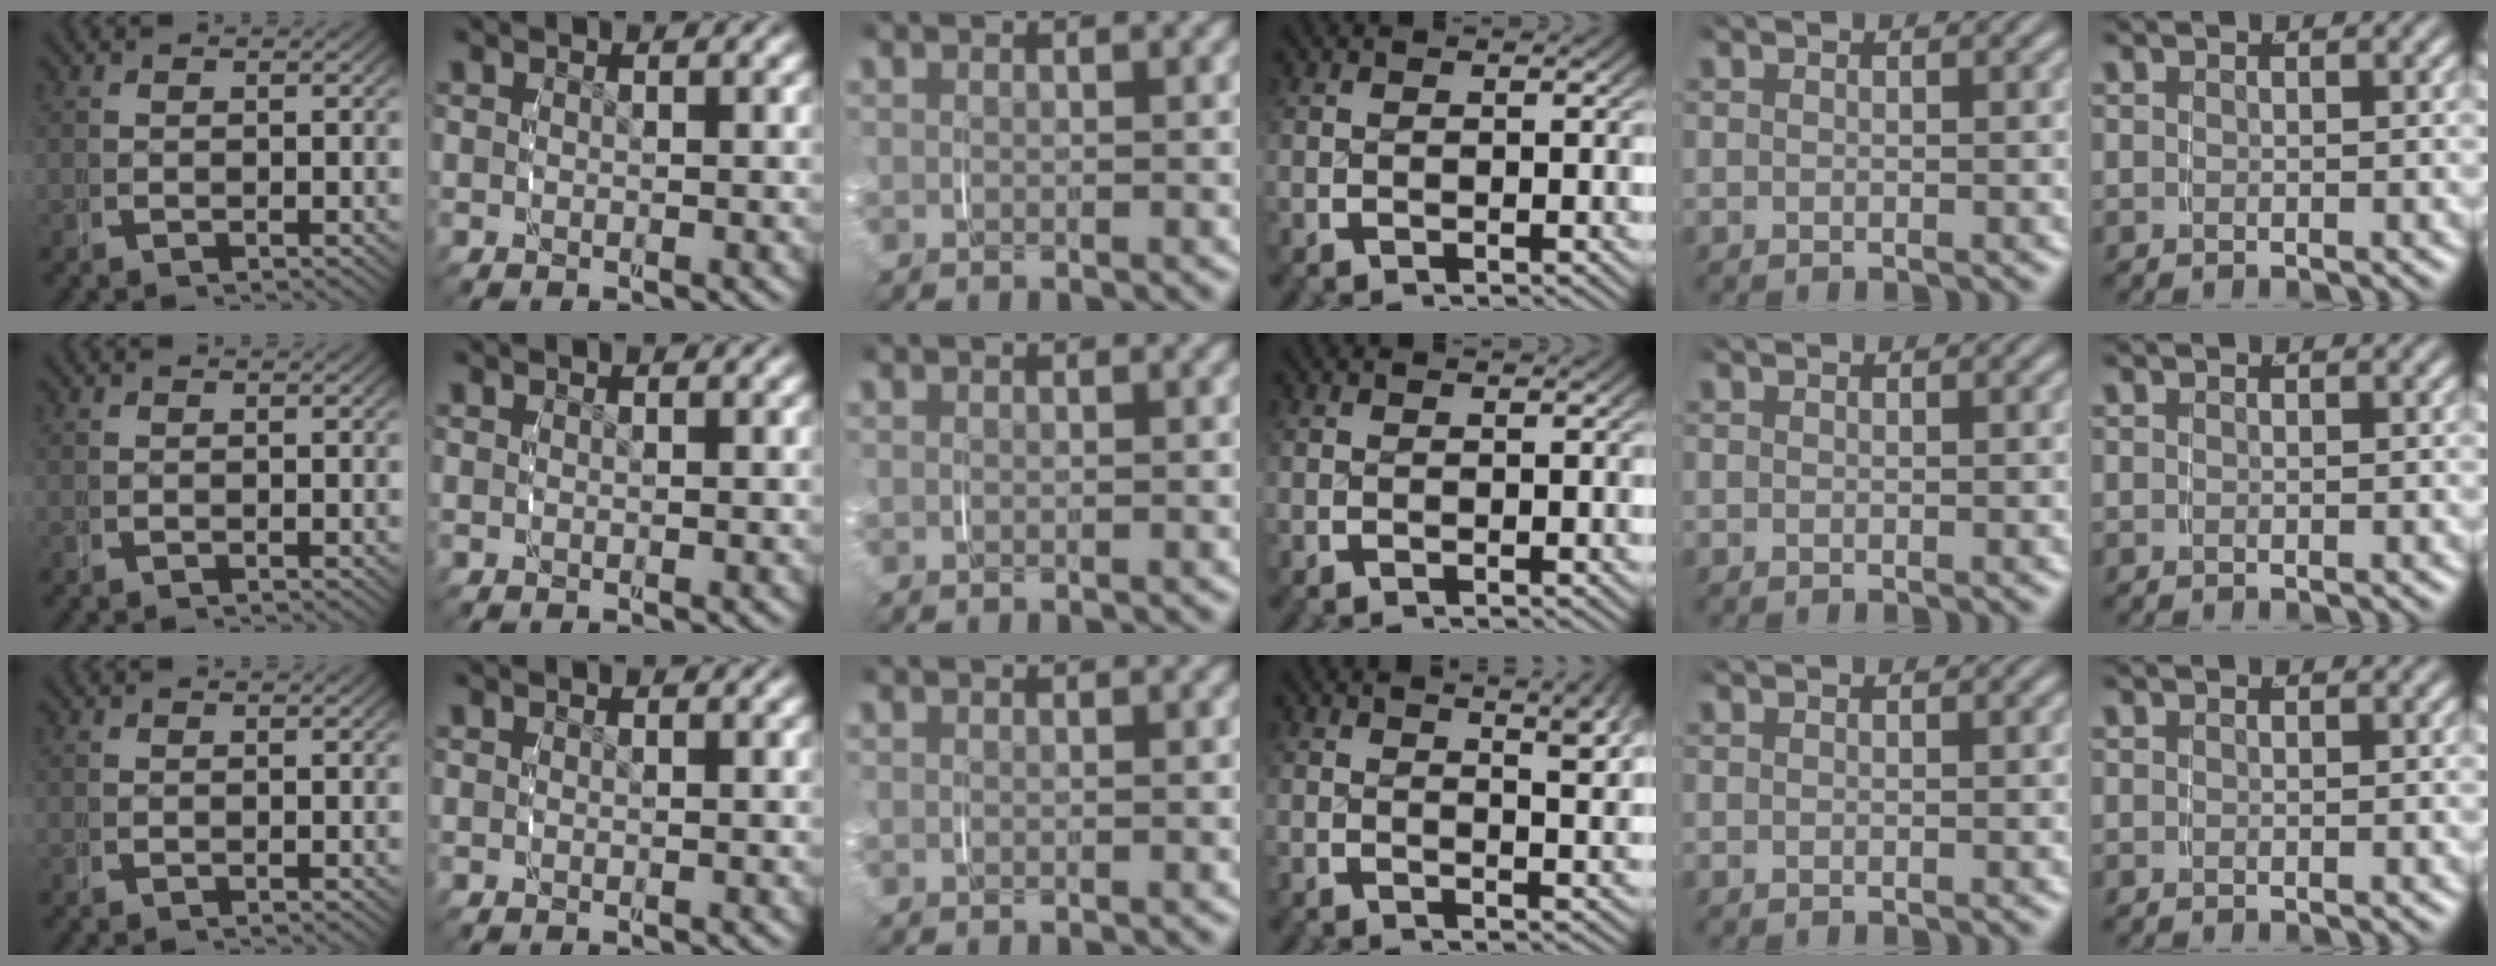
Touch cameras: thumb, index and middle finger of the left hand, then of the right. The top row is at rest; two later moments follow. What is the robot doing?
{"motion": "grasp_and_lifting", "object": "string"}